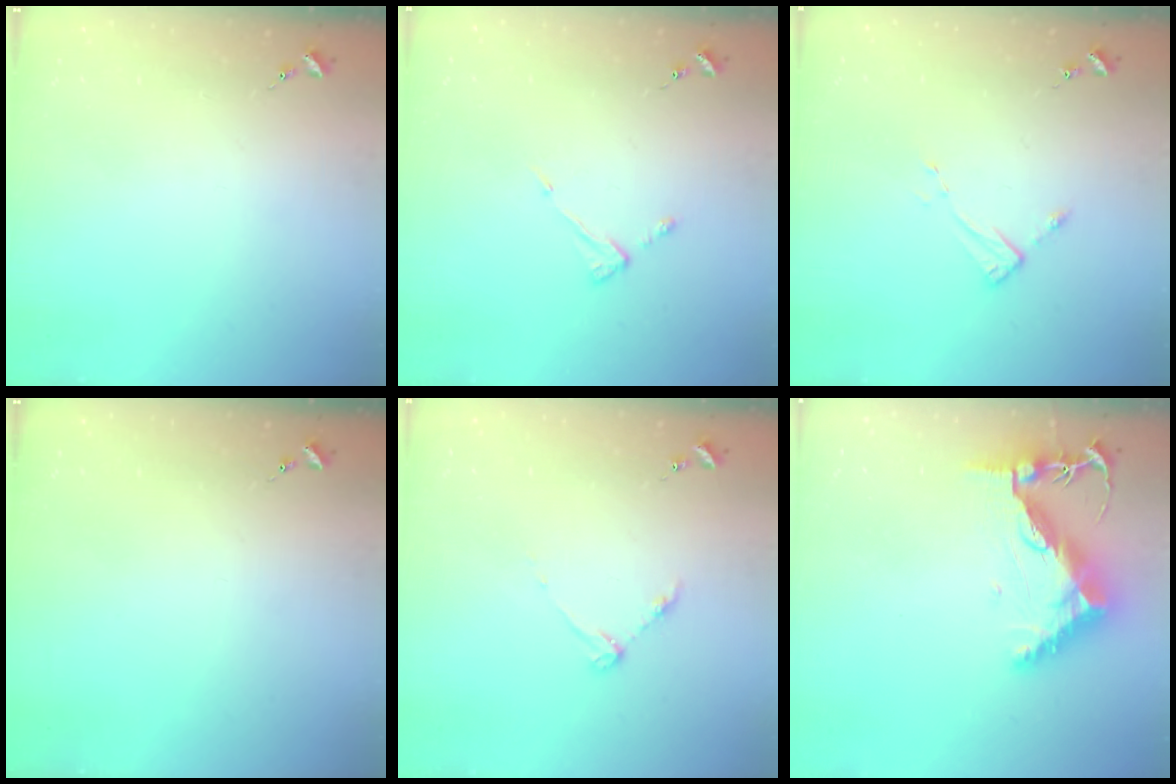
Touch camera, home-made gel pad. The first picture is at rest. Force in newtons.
{"total": 4.4, "press": 4.3, "slide": 0.7}
{"total": 3.8, "press": 3.8, "slide": 0.3}
{"total": 0.0}
{"total": 3.3, "press": 3.3, "slide": 0.5}
{"total": 12.4, "press": 12.3, "slide": 1.4}